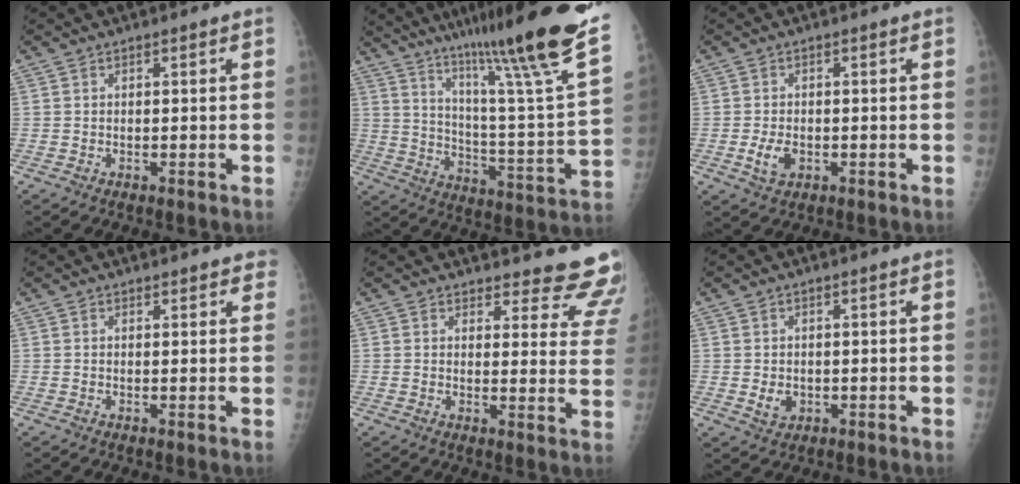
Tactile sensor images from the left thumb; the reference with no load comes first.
{"total": 30.3, "force": [20.7, 2.2, 22.1], "torque": [-0.318, -0.091, 0.310]}
{"total": 3.6, "force": [-0.8, 2.3, 2.6], "torque": [-0.048, -0.003, -0.010]}
{"total": 3.0, "force": [2.6, 1.3, 1.0], "torque": [0.019, -0.004, 0.022]}
{"total": 15.3, "force": [14.7, 3.8, 1.8], "torque": [0.038, -0.134, 0.137]}
{"total": 2.7, "force": [0.0, 2.2, 1.6], "torque": [-0.018, -0.003, 0.008]}